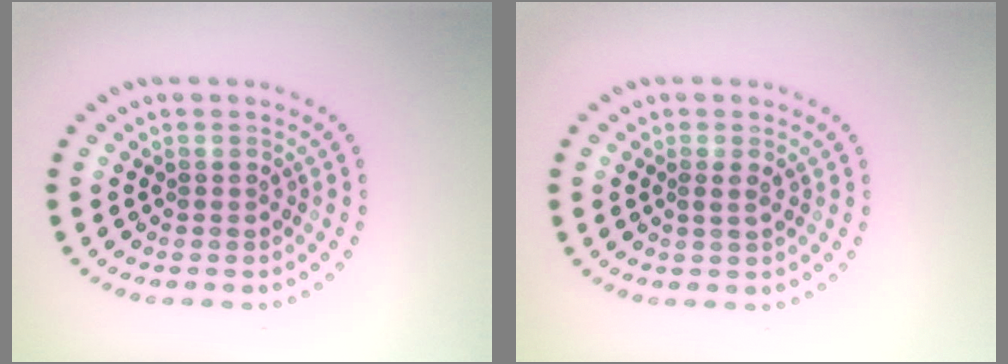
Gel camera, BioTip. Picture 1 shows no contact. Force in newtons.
{"total": 0.5, "press": 0.5, "slide": 0.2}